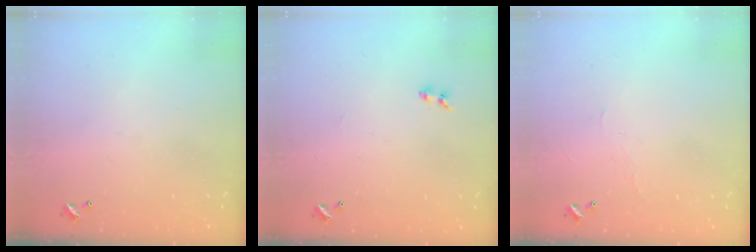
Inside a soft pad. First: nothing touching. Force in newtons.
{"total": 1.3, "press": 1.1, "slide": 0.7}
{"total": 0.9, "press": 0.7, "slide": 0.6}